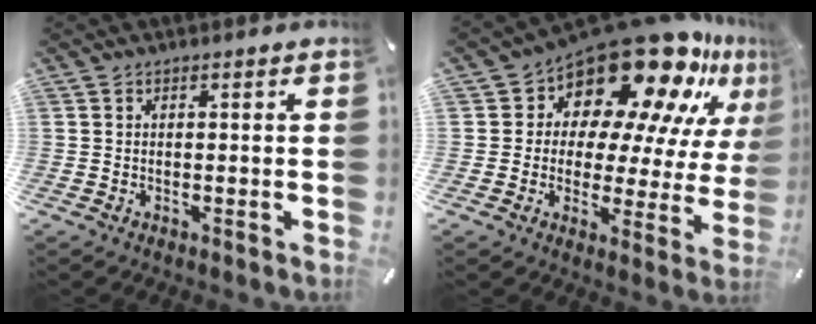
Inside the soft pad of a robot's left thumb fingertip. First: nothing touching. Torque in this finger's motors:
{"motor_torque": [1.88, 2.63, 1.52, -1.25, 0.22]}